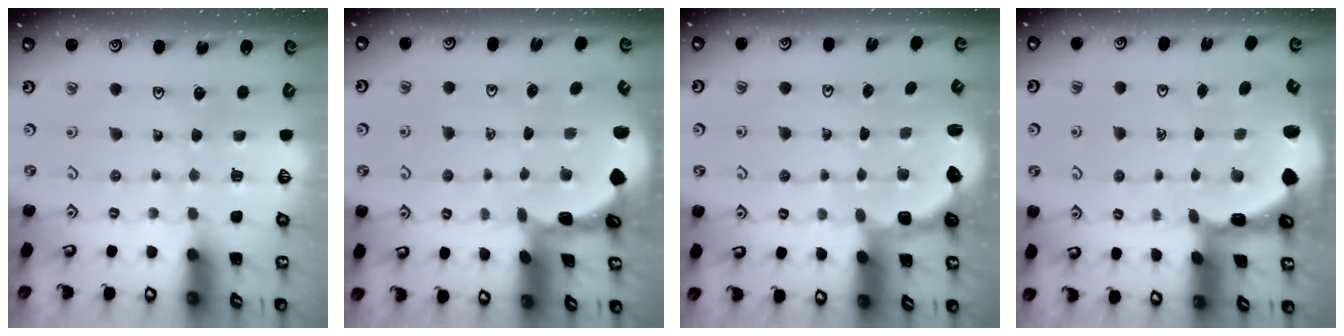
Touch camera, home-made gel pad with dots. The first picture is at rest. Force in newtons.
{"total": 1.5, "press": 1.5, "slide": 0.2}
{"total": 2.8, "press": 2.2, "slide": 1.8}
{"total": 2.1, "press": 1.9, "slide": 1.0}